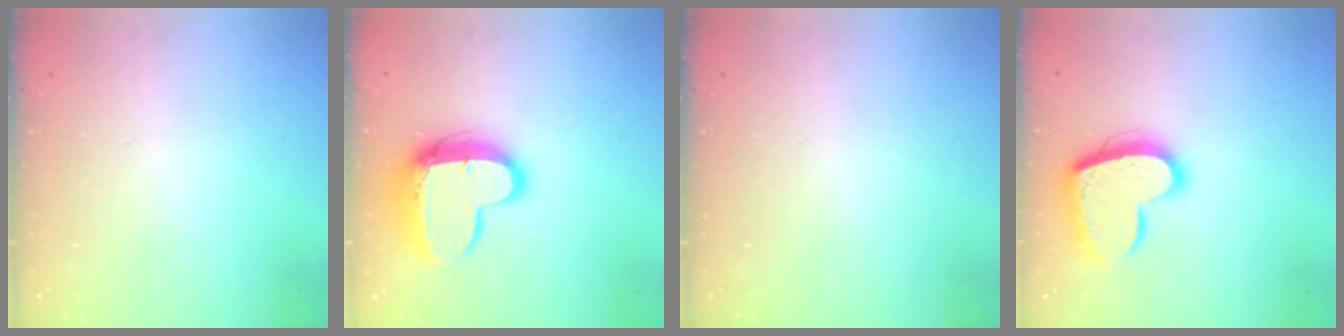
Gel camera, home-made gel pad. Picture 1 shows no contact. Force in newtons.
{"total": 13.7, "press": 13.6, "slide": 1.3}
{"total": 0.0}
{"total": 15.9, "press": 15.9, "slide": 0.9}